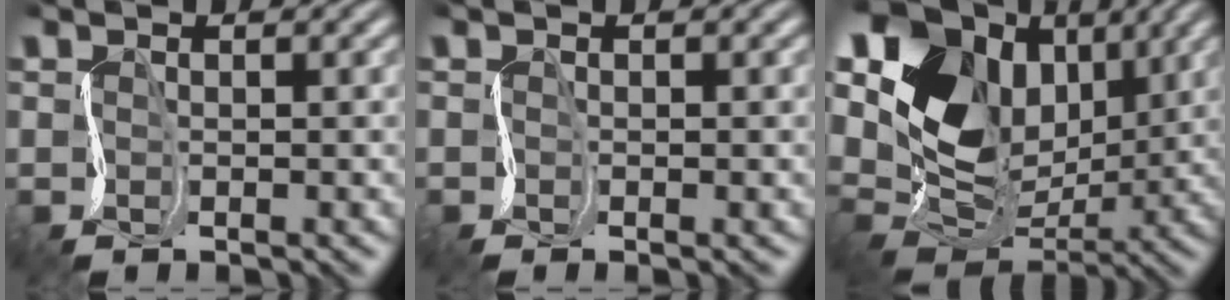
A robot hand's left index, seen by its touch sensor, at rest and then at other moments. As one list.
[{"total": 1.2, "force": [-0.2, 0.3, 1.1], "torque": [-0.009, -0.002, -0.003]}, {"total": 13.1, "force": [4.9, 9.9, 7.0], "torque": [-0.149, 0.019, 0.087]}]